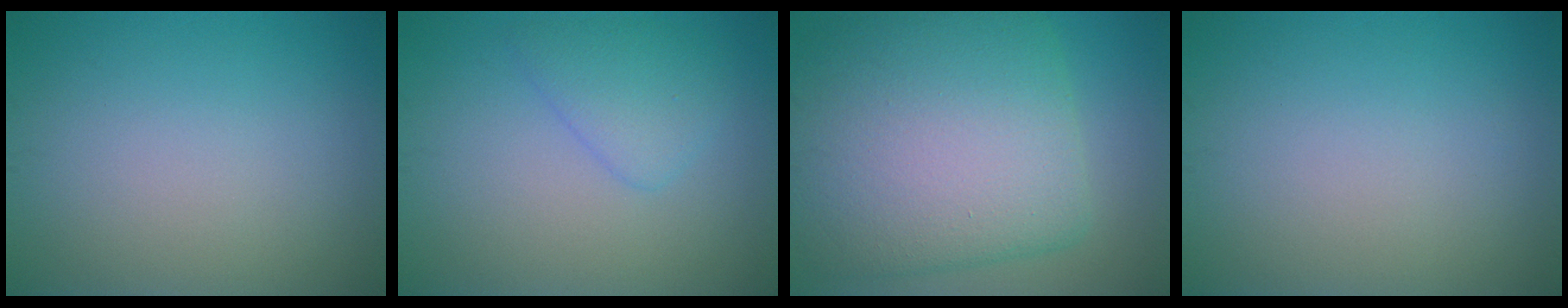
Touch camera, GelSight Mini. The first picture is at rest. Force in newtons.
{"total": 2.6, "press": 2.6, "slide": 0.0}
{"total": 13.0, "press": 13.0, "slide": 0.4}
{"total": 0.0}